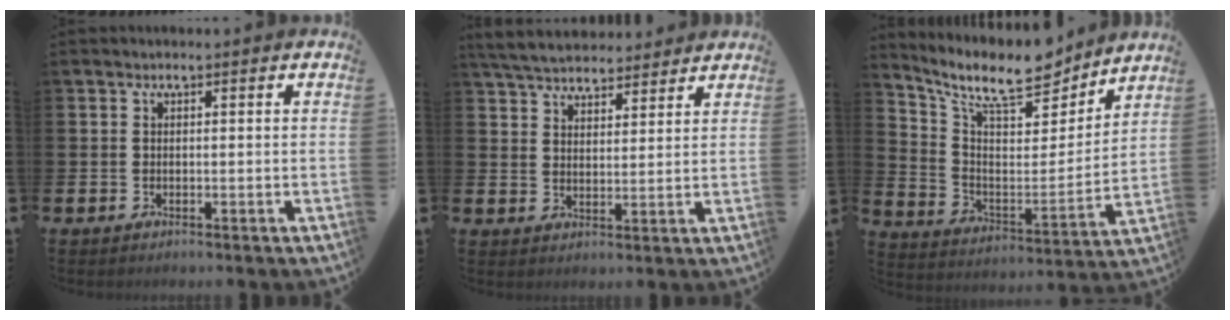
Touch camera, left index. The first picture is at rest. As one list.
[{"total": 5.5, "force": [5.4, 1.1, 0.7], "torque": [-0.040, -0.021, 0.098]}, {"total": 11.2, "force": [9.7, 3.1, 4.7], "torque": [-0.118, -0.068, 0.166]}]